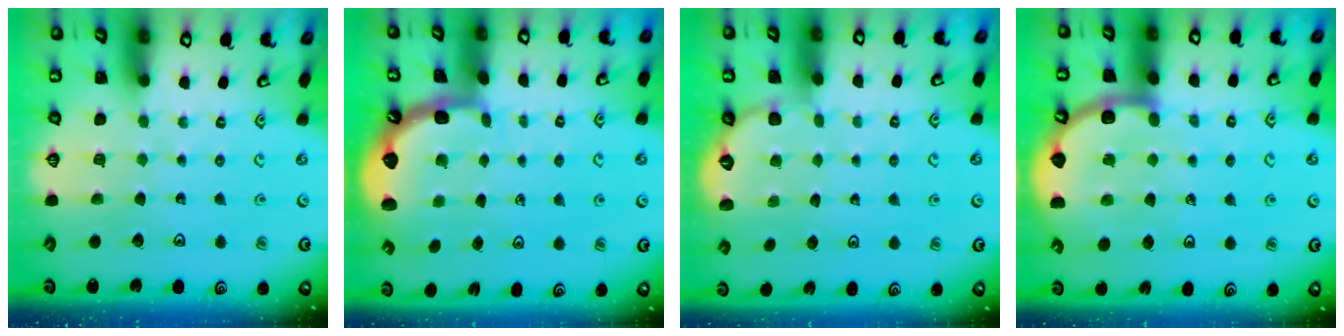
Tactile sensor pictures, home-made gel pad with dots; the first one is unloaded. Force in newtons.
{"total": 2.4, "press": 1.7, "slide": 1.6}
{"total": 2.0, "press": 0.6, "slide": 1.9}
{"total": 8.3, "press": 7.7, "slide": 2.9}